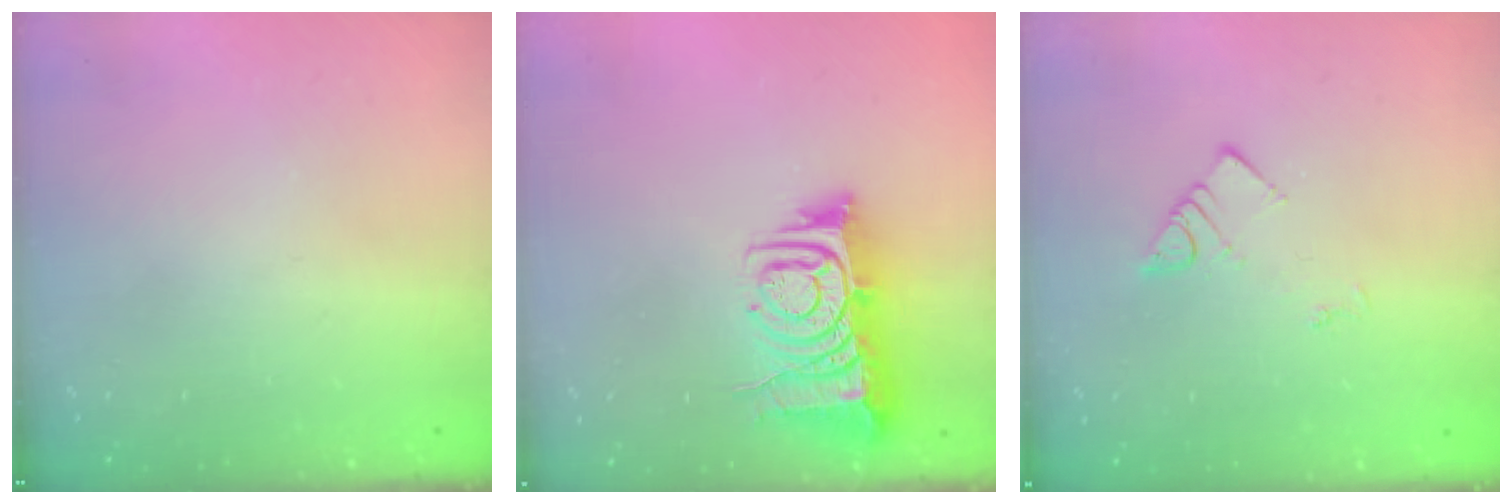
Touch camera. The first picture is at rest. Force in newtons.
{"total": 9.5, "press": 9.4, "slide": 1.2}
{"total": 3.7, "press": 3.6, "slide": 0.6}